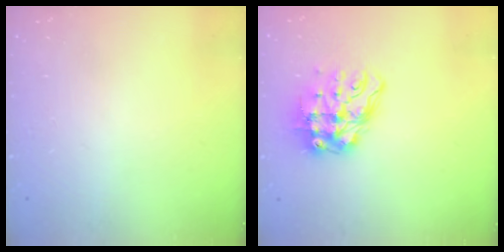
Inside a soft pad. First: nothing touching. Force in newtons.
{"total": 11.9, "press": 11.8, "slide": 1.4}